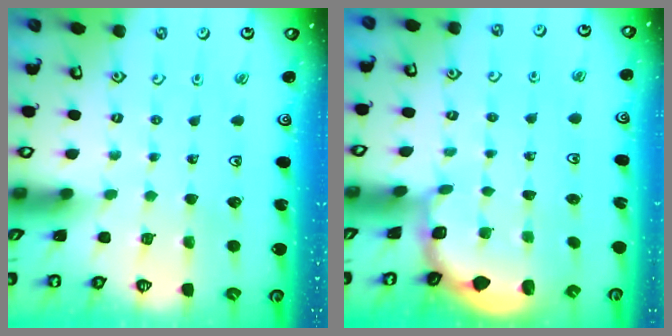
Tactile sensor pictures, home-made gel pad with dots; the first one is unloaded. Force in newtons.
{"total": 1.9, "press": 1.8, "slide": 0.7}